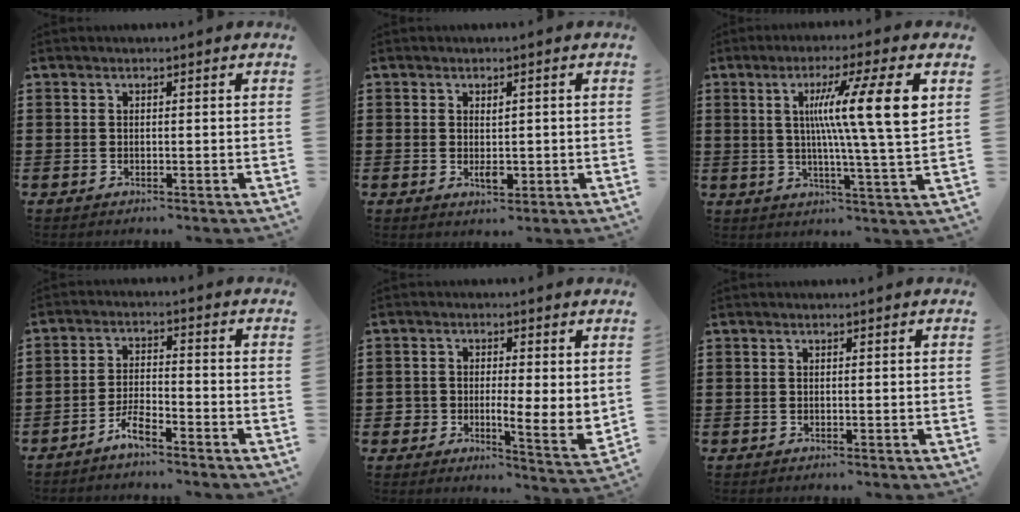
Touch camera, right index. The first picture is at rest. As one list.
[{"total": 2.2, "force": [-0.2, 1.2, 1.8], "torque": [-0.033, 0.001, -0.002]}, {"total": 13.4, "force": [3.7, 0.4, 12.8], "torque": [-0.222, 0.000, 0.047]}, {"total": 3.9, "force": [-3.3, 0.6, 2.0], "torque": [-0.044, 0.008, -0.066]}, {"total": 3.7, "force": [0.9, 2.9, 2.1], "torque": [-0.040, -0.012, 0.012]}, {"total": 0.0}]